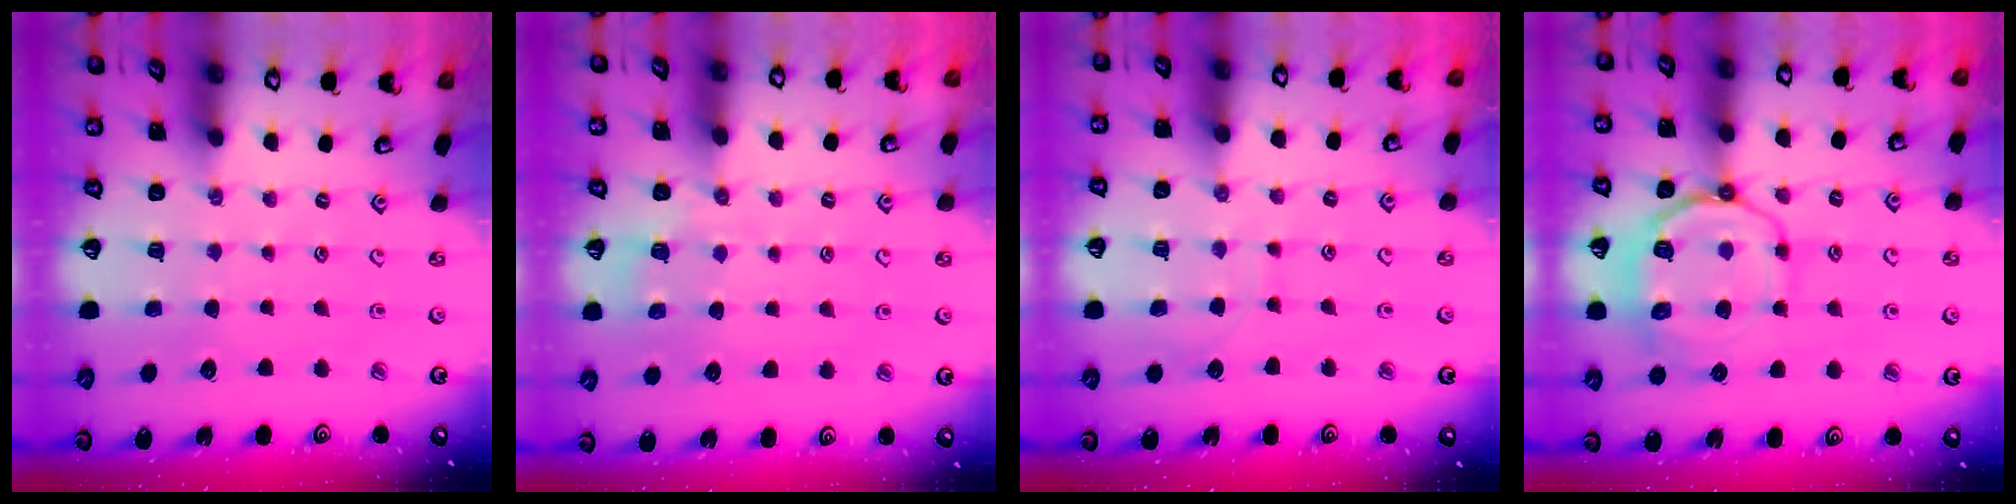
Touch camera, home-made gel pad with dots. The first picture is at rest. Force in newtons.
{"total": 3.4, "press": 2.8, "slide": 1.9}
{"total": 6.2, "press": 6.2, "slide": 0.5}
{"total": 11.9, "press": 11.8, "slide": 1.0}